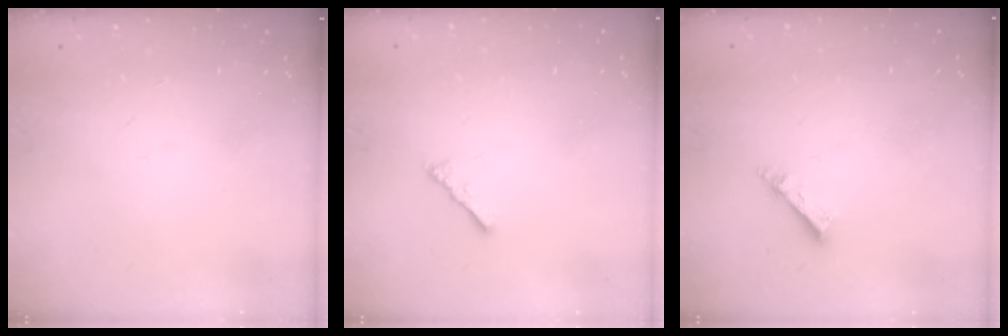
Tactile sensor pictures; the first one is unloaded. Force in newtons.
{"total": 2.2, "press": 2.1, "slide": 0.5}
{"total": 2.6, "press": 2.5, "slide": 0.2}